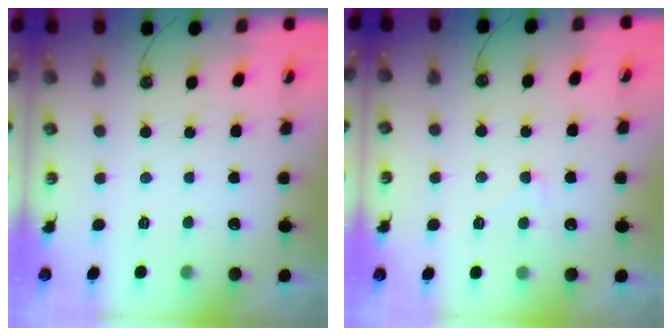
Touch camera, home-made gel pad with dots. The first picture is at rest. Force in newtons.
{"total": 4.0, "press": 4.0, "slide": 0.5}